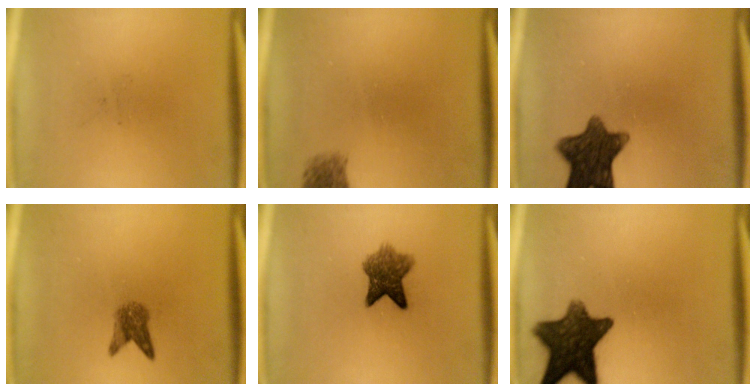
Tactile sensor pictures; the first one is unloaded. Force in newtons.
{"total": 1.9}
{"total": 10.8}
{"total": 2.9}
{"total": 6.5}
{"total": 12.4}